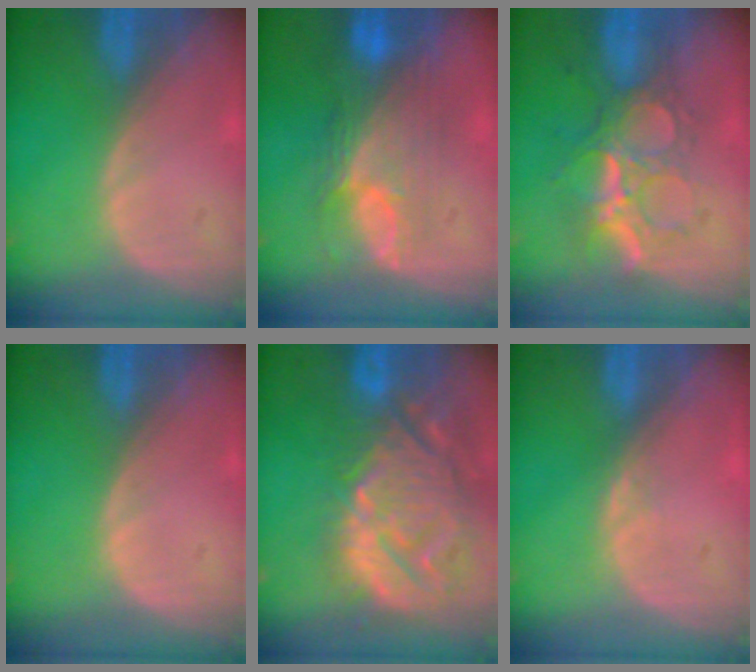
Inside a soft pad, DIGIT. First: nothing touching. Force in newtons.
{"total": 8.7, "press": 8.2, "slide": 2.9}
{"total": 9.0, "press": 8.0, "slide": 4.0}
{"total": 0.0}
{"total": 14.5, "press": 12.4, "slide": 7.5}
{"total": 1.1, "press": 1.0, "slide": 0.5}